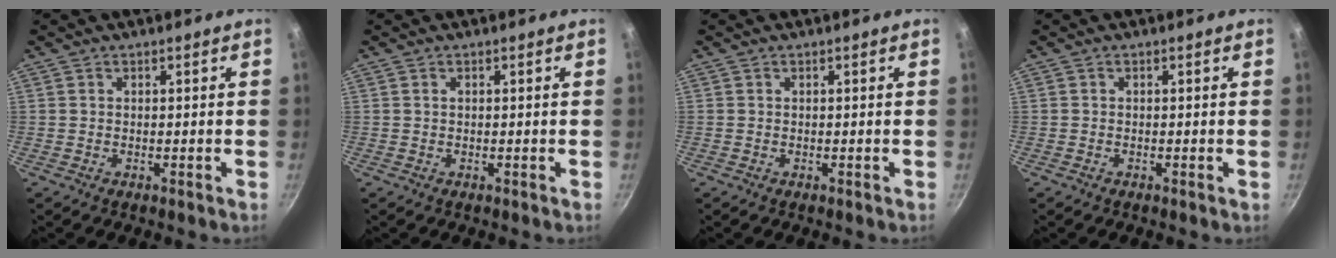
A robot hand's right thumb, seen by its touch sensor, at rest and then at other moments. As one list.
[{"total": 0.0}, {"total": 0.0}, {"total": 0.0}]